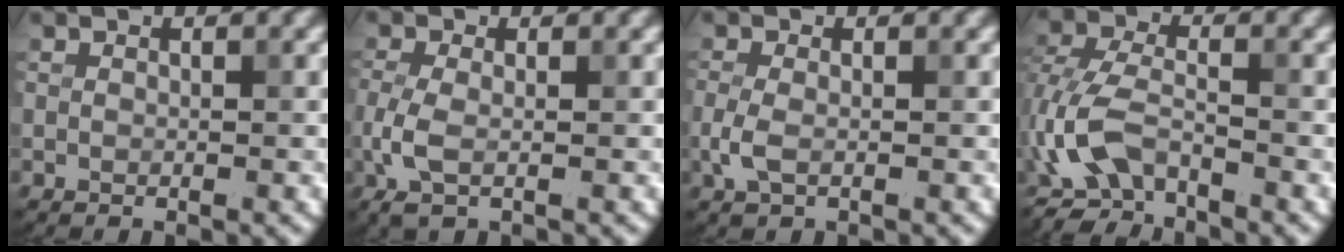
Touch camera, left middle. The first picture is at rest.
{"total": 2.8, "force": [-0.8, 1.2, 2.4], "torque": [-0.065, -0.005, -0.019]}
{"total": 1.9, "force": [-0.5, 1.0, 1.5], "torque": [-0.038, -0.001, -0.014]}
{"total": 5.3, "force": [-3.4, 2.3, 3.4], "torque": [-0.078, -0.003, -0.079]}